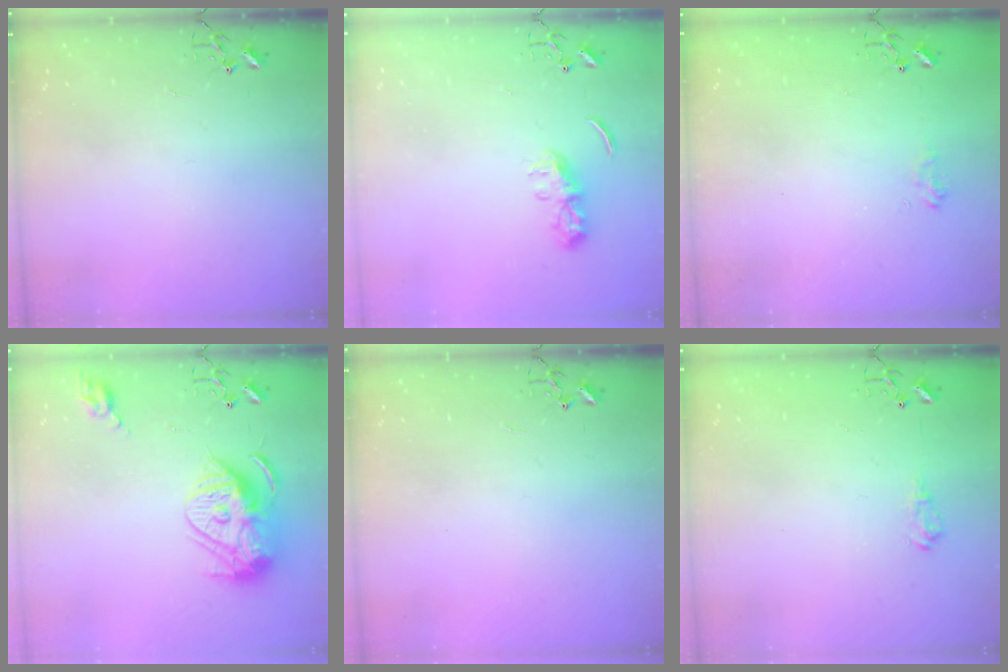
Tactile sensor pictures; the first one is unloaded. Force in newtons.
{"total": 6.5, "press": 6.4, "slide": 0.6}
{"total": 6.9, "press": 6.9, "slide": 0.7}
{"total": 15.7, "press": 15.6, "slide": 1.9}
{"total": 0.0}
{"total": 8.2, "press": 8.2, "slide": 0.9}